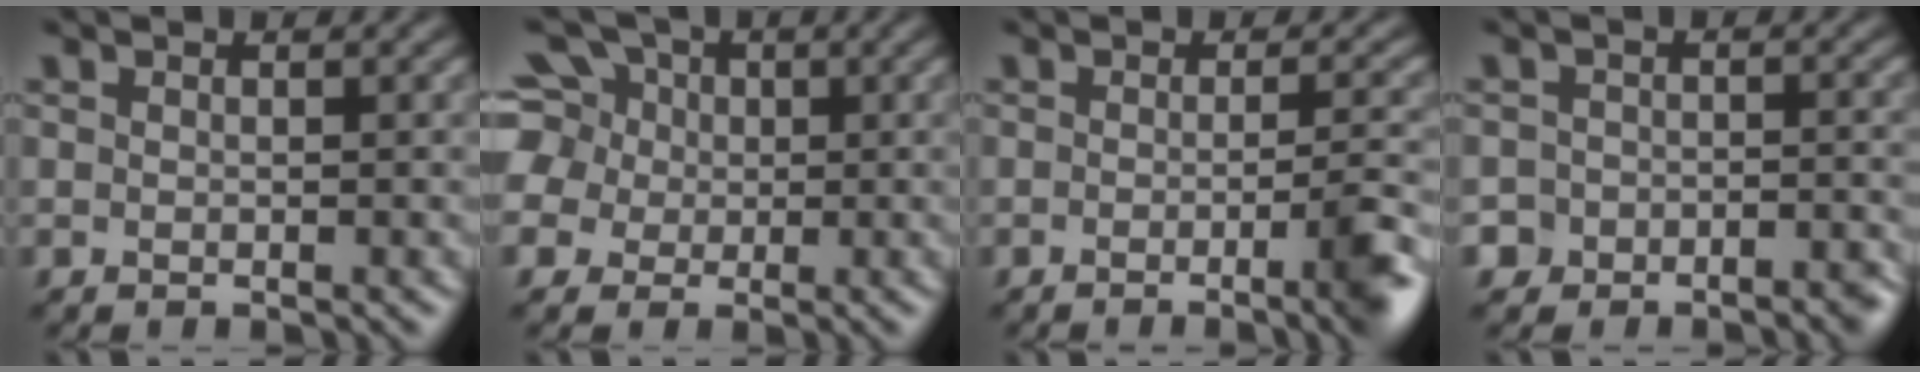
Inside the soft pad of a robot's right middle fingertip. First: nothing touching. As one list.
[{"total": 9.0, "force": [2.3, 8.0, 3.4], "torque": [-0.094, 0.036, 0.023]}, {"total": 5.0, "force": [-1.8, 1.2, 4.5], "torque": [-0.051, -0.008, -0.028]}, {"total": 4.3, "force": [-3.3, 2.6, 0.4], "torque": [0.017, 0.007, -0.047]}]